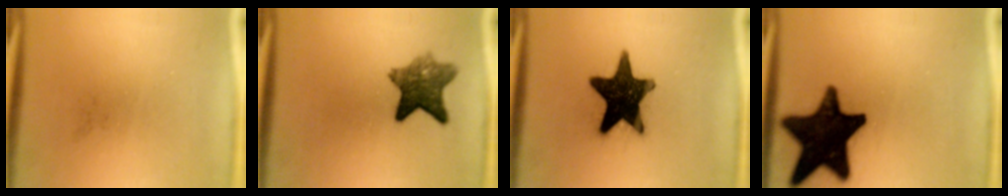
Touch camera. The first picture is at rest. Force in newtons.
{"total": 7.5}
{"total": 17.4}
{"total": 19.7}